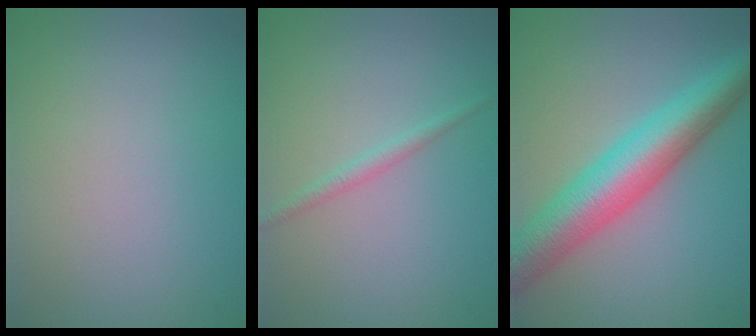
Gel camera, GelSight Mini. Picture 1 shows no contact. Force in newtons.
{"total": 1.1, "press": 1.1, "slide": 0.0}
{"total": 7.9, "press": 7.9, "slide": 0.2}